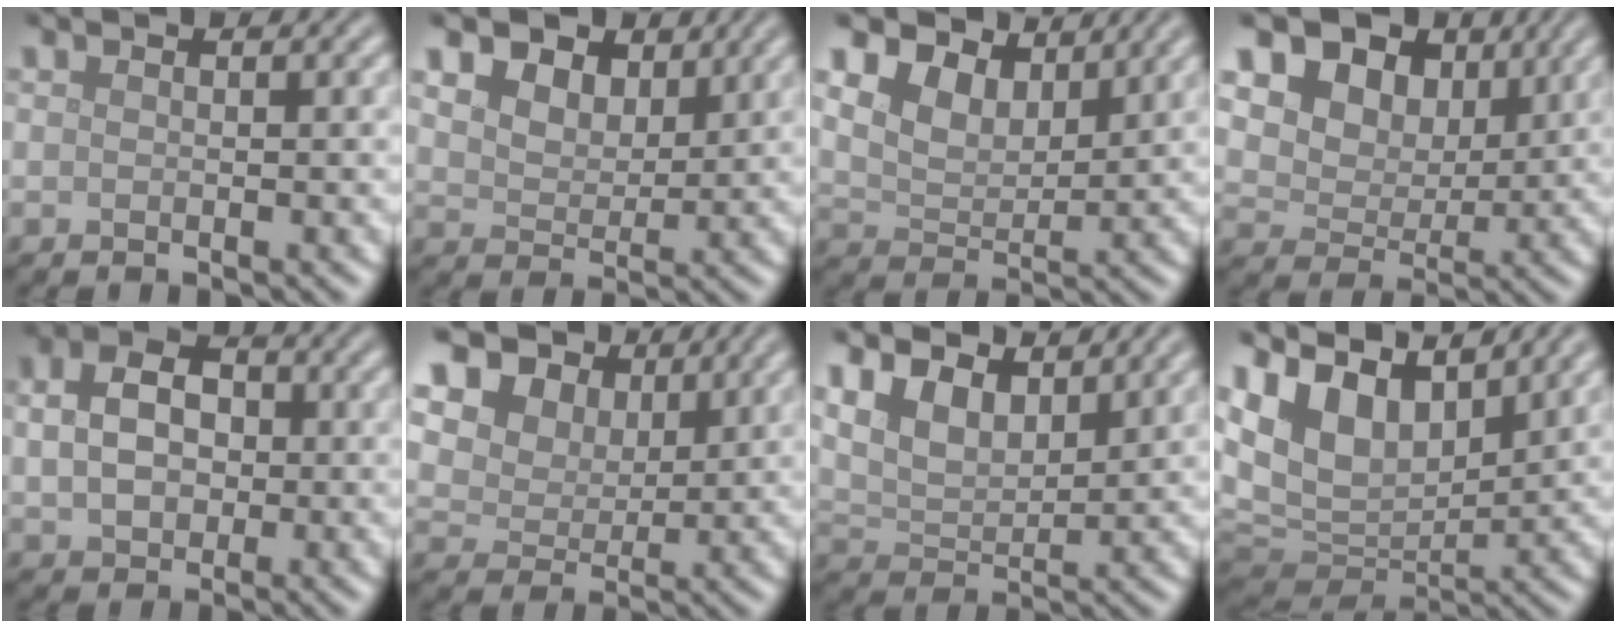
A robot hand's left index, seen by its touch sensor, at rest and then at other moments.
{"total": 7.8, "force": [4.9, 4.8, 3.7], "torque": [-0.089, 0.017, 0.075]}
{"total": 5.9, "force": [4.2, 3.0, 2.7], "torque": [-0.064, -0.002, 0.066]}
{"total": 12.7, "force": [6.7, 8.7, 6.3], "torque": [-0.116, 0.017, 0.118]}
{"total": 5.8, "force": [0.9, 4.2, 3.8], "torque": [-0.072, 0.015, -0.003]}
{"total": 11.4, "force": [6.5, 7.7, 5.3], "torque": [-0.114, 0.010, 0.114]}
{"total": 6.2, "force": [4.2, 2.9, 3.5], "torque": [-0.081, 0.008, 0.059]}
{"total": 10.8, "force": [5.8, 6.2, 6.7], "torque": [-0.158, 0.023, 0.101]}